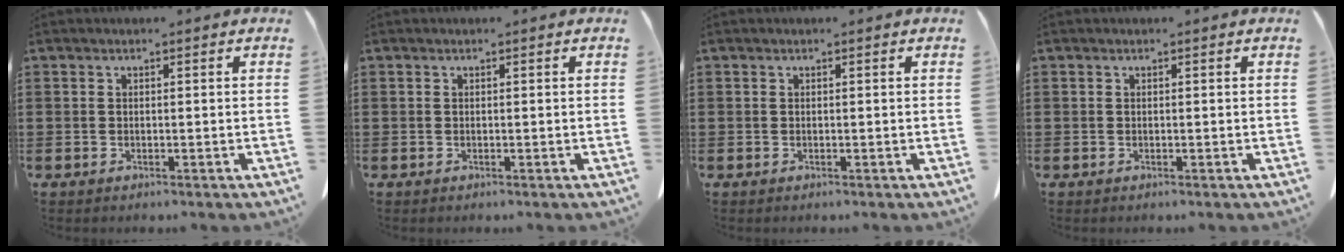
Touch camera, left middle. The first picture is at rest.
{"total": 0.0}
{"total": 0.0}
{"total": 0.0}